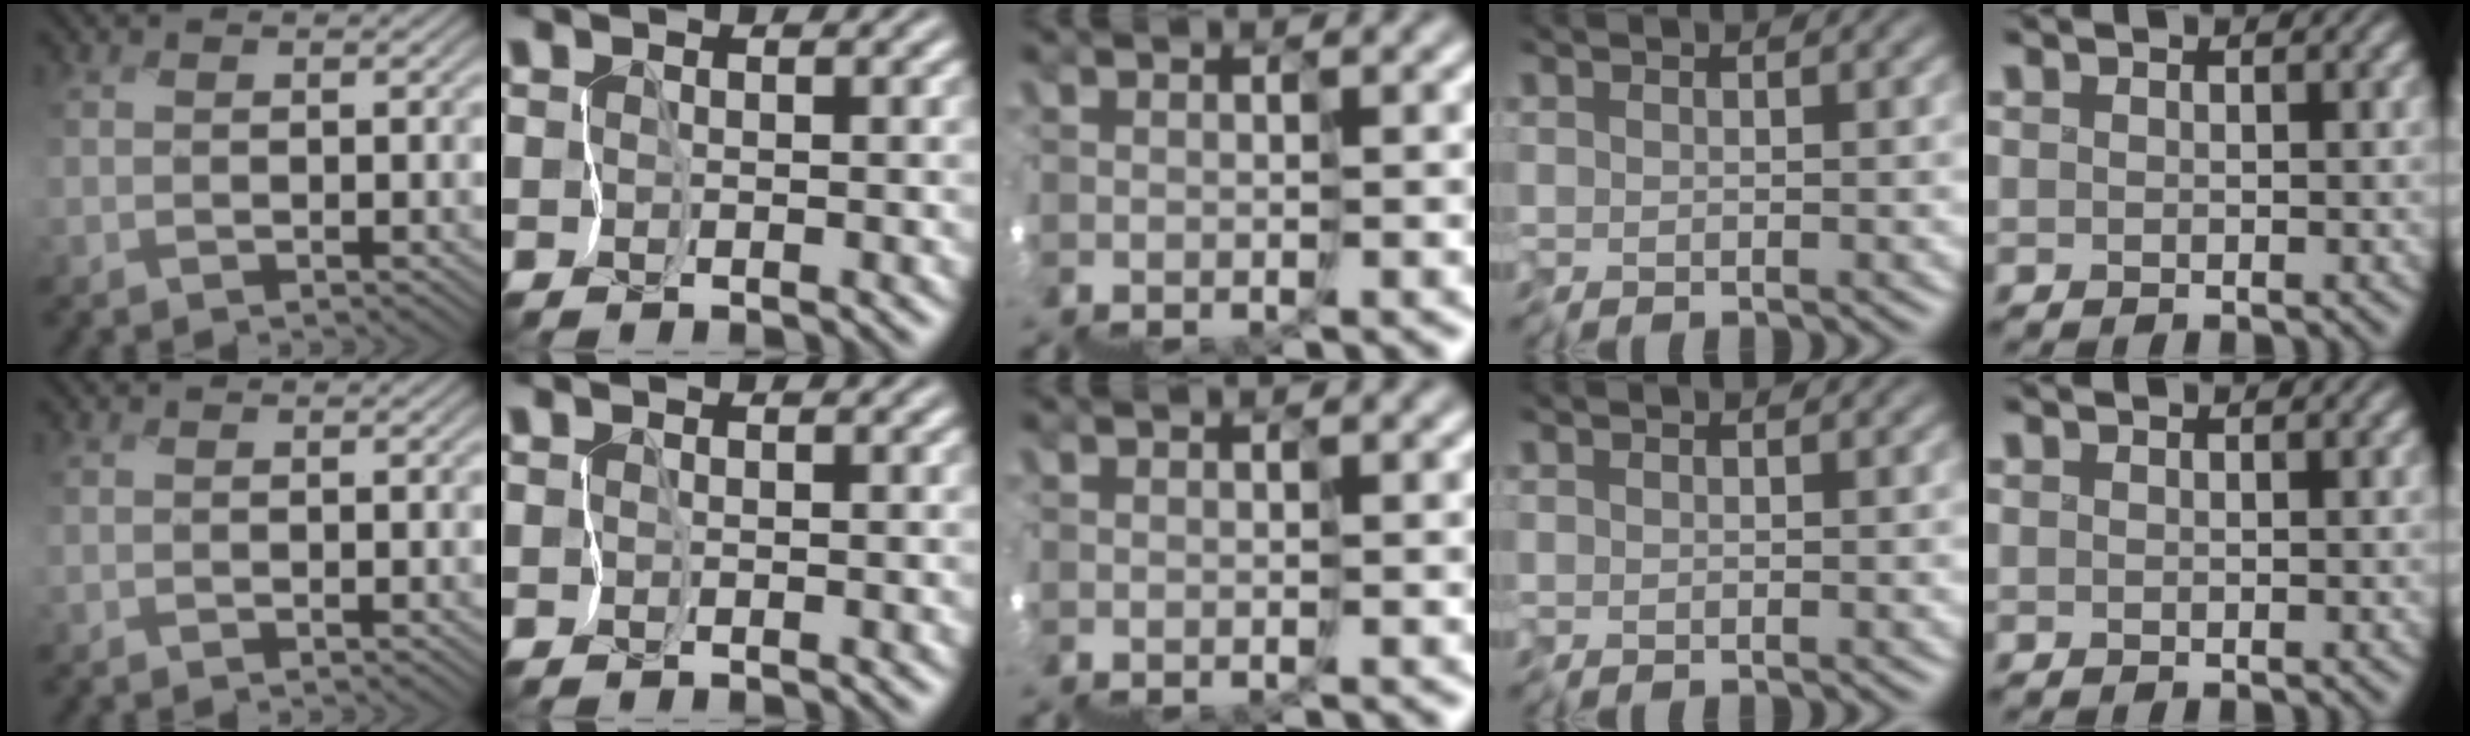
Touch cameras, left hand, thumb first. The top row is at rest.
{}